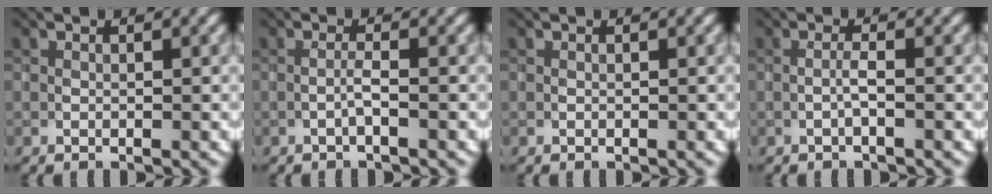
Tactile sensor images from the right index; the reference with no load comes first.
{"total": 1.1, "force": [-0.5, 0.0, 1.0], "torque": [-0.019, 0.006, -0.013]}
{"total": 0.0}
{"total": 1.1, "force": [-0.4, 0.0, 1.0], "torque": [-0.020, 0.004, -0.010]}